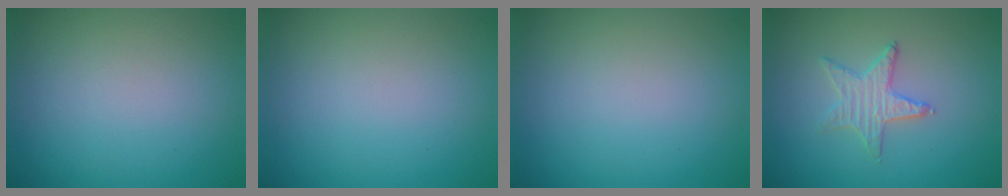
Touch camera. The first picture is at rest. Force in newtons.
{"total": 0.0}
{"total": 0.0}
{"total": 1.6, "press": 1.6, "slide": 0.2}